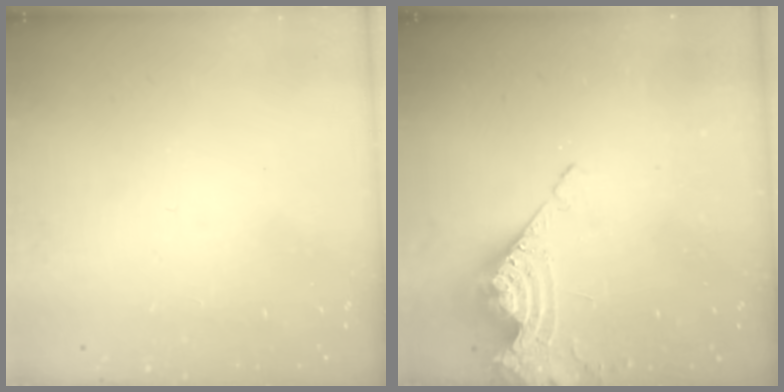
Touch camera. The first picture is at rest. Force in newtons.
{"total": 9.2, "press": 9.2, "slide": 0.9}